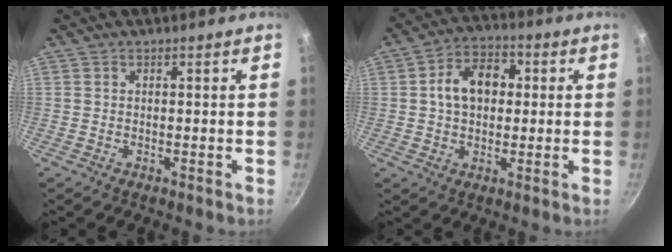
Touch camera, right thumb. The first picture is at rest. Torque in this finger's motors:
{"motor_torque": [-0.43, 1.01, 0.60, -0.36, 0.23]}